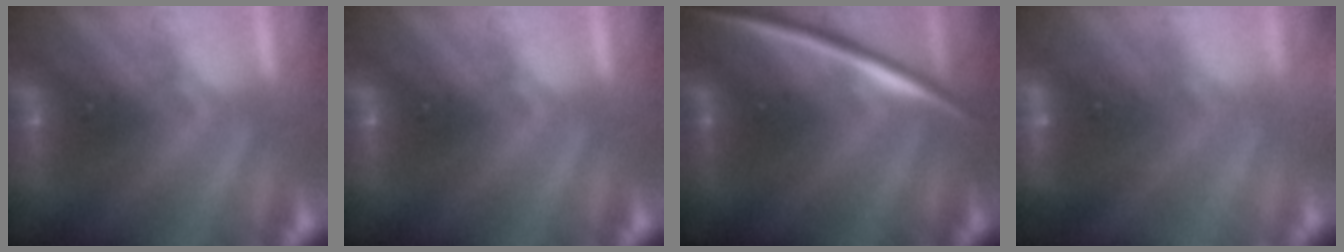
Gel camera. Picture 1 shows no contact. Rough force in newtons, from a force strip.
{"total": 0.0}
{"total": 2.2}
{"total": 5.8}